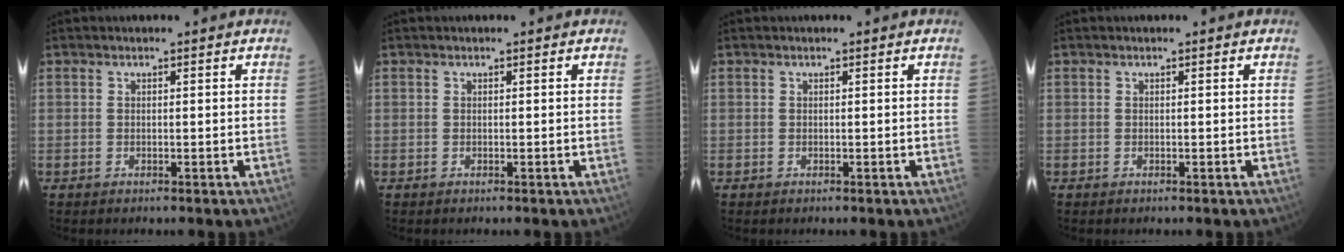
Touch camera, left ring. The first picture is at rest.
{"total": 0.0}
{"total": 0.0}
{"total": 0.0}